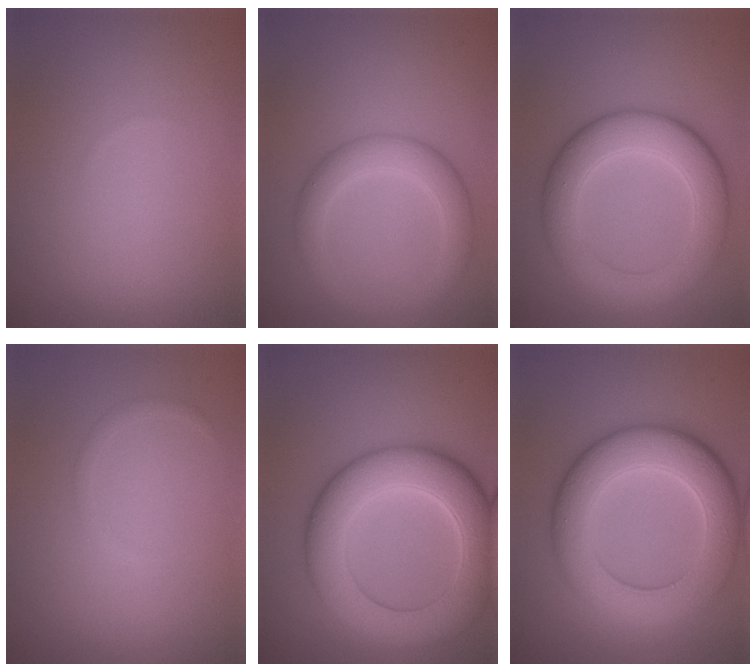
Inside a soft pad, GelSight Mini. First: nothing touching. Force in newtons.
{"total": 3.8, "press": 3.8, "slide": 0.1}
{"total": 7.3, "press": 7.3, "slide": 0.1}
{"total": 0.7, "press": 0.7, "slide": 0.0}
{"total": 9.9, "press": 9.9, "slide": 0.3}
{"total": 9.2, "press": 9.2, "slide": 0.2}